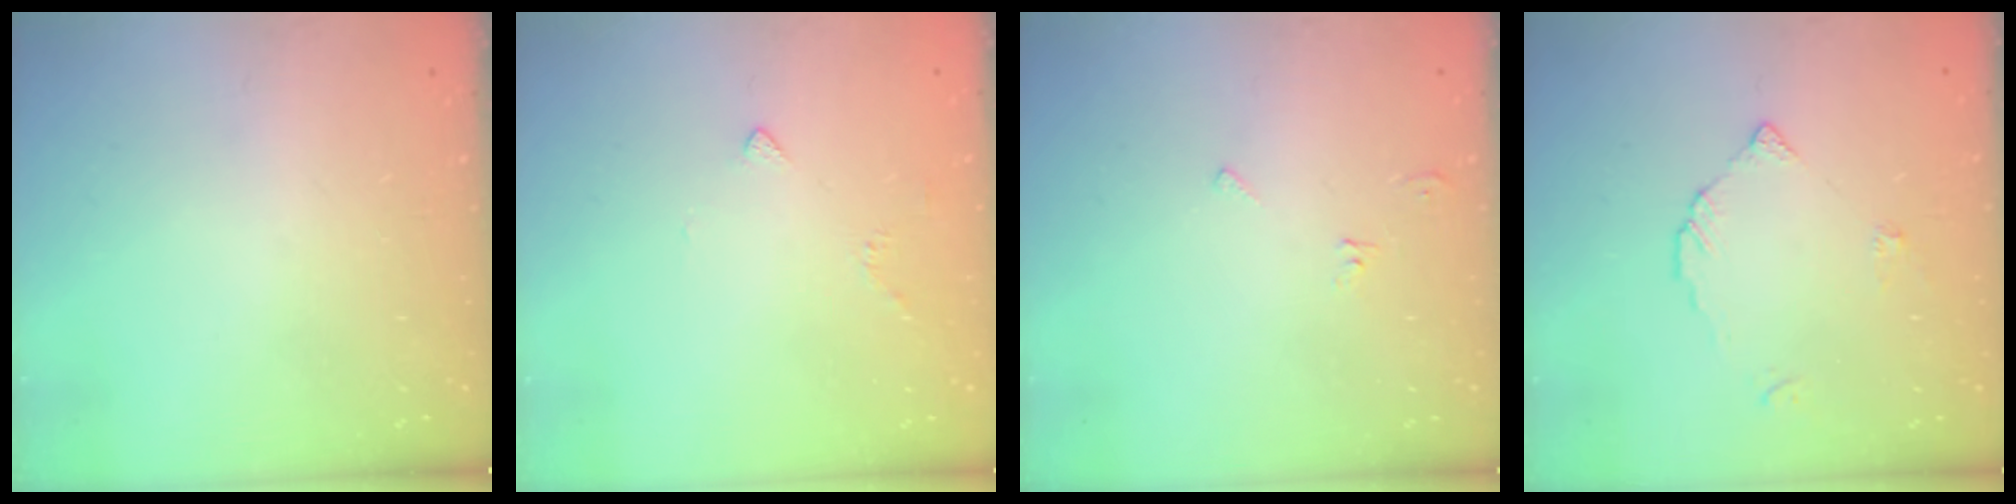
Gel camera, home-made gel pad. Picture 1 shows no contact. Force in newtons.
{"total": 2.4, "press": 2.4, "slide": 0.6}
{"total": 4.1, "press": 4.1, "slide": 0.5}
{"total": 3.0, "press": 3.0, "slide": 0.3}